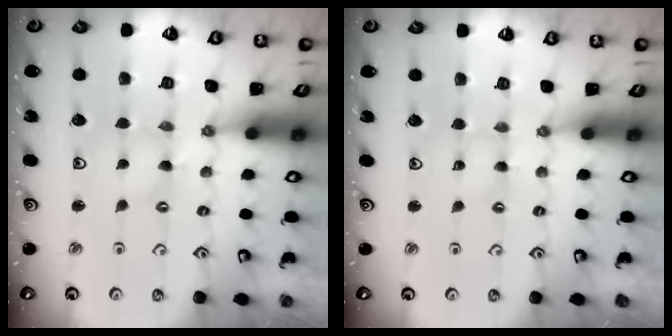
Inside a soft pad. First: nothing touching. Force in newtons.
{"total": 0.0}